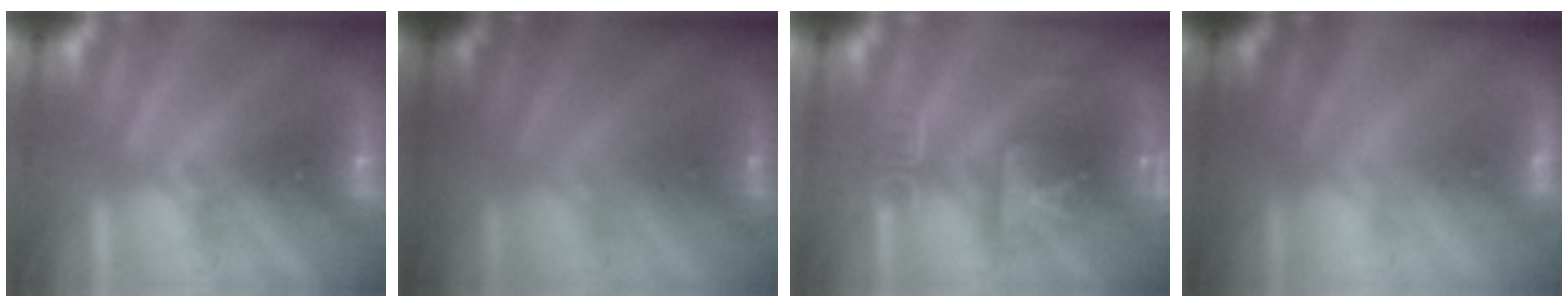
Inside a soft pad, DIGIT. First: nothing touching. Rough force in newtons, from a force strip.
{"total": 1.5}
{"total": 7.8}
{"total": 4.6}